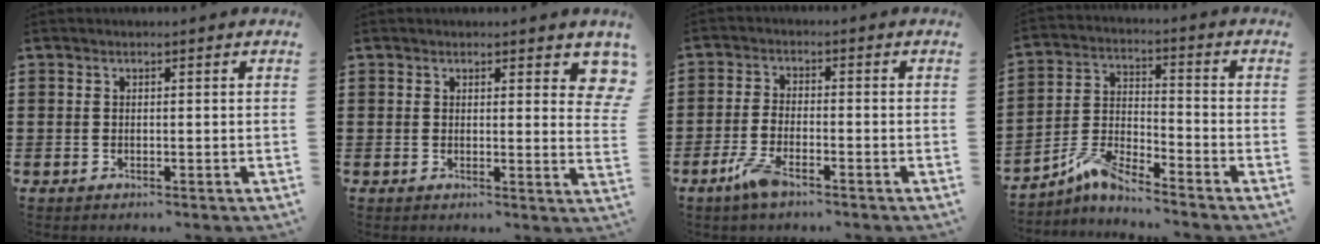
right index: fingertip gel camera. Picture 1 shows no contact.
{"total": 2.7, "force": [2.1, 1.0, 1.5], "torque": [-0.012, -0.002, 0.034]}
{"total": 4.1, "force": [-2.6, 1.3, 2.9], "torque": [-0.076, -0.004, -0.055]}
{"total": 6.0, "force": [-5.2, 0.9, 2.8], "torque": [-0.083, -0.007, -0.108]}